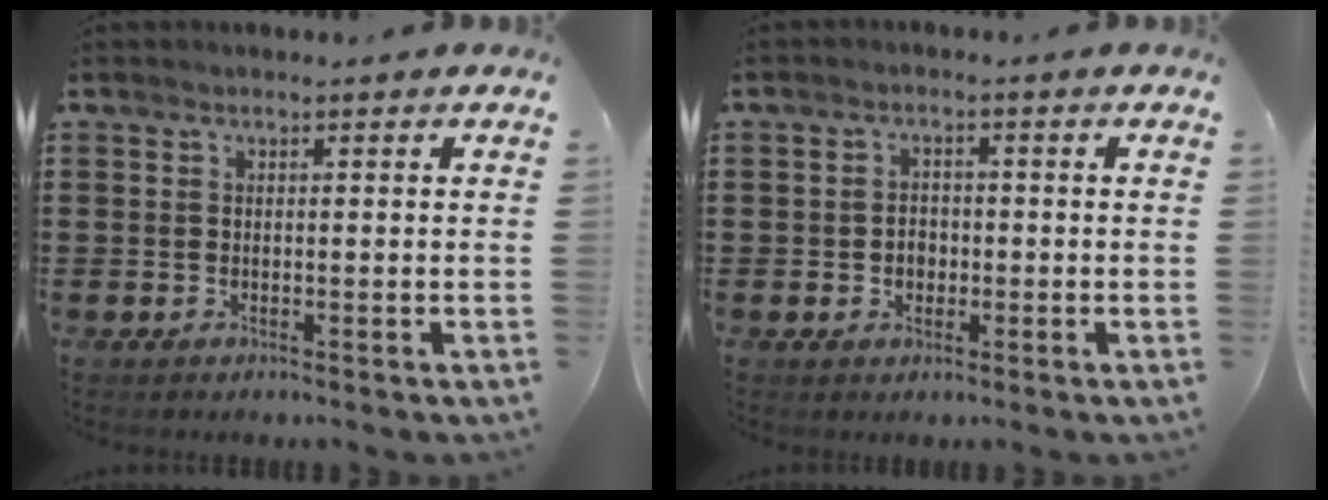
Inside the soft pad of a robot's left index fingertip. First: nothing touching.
{"total": 2.0, "force": [-0.5, 1.7, 1.1], "torque": [-0.024, 0.003, -0.012]}